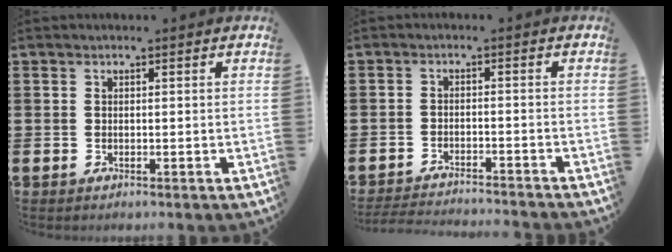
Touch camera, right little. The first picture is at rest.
{"total": 2.6, "force": [-2.5, -0.2, 0.2], "torque": [-0.003, 0.002, -0.053]}